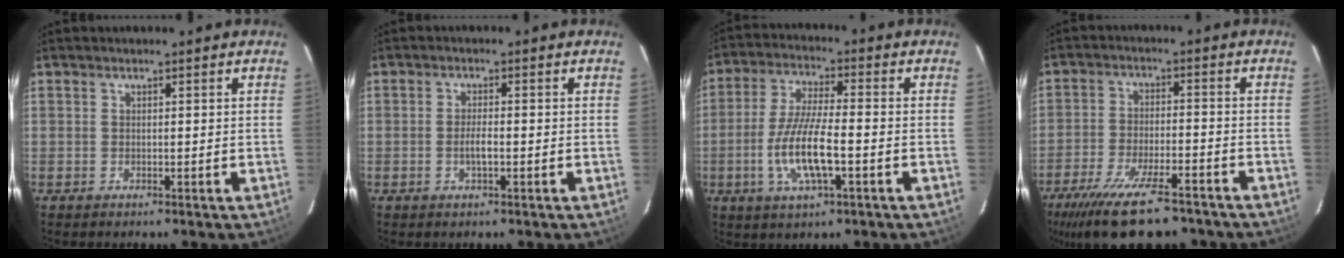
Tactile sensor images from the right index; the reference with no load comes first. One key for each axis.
{"total": 2.3, "fx": -0.7, "fy": 0.6, "fz": 2.1, "tx": -0.041, "ty": -0.002, "tz": -0.013}
{"total": 10.8, "fx": -3.2, "fy": 2.6, "fz": 9.9, "tx": -0.203, "ty": -0.007, "tz": -0.062}
{"total": 16.0, "fx": -12.3, "fy": 4.2, "fz": 9.4, "tx": -0.194, "ty": -0.039, "tz": -0.198}